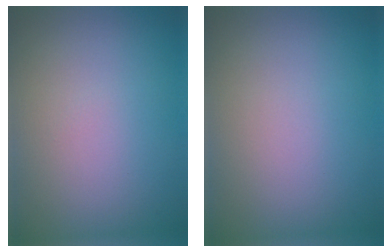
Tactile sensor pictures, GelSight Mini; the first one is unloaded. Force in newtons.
{"total": 0.0}